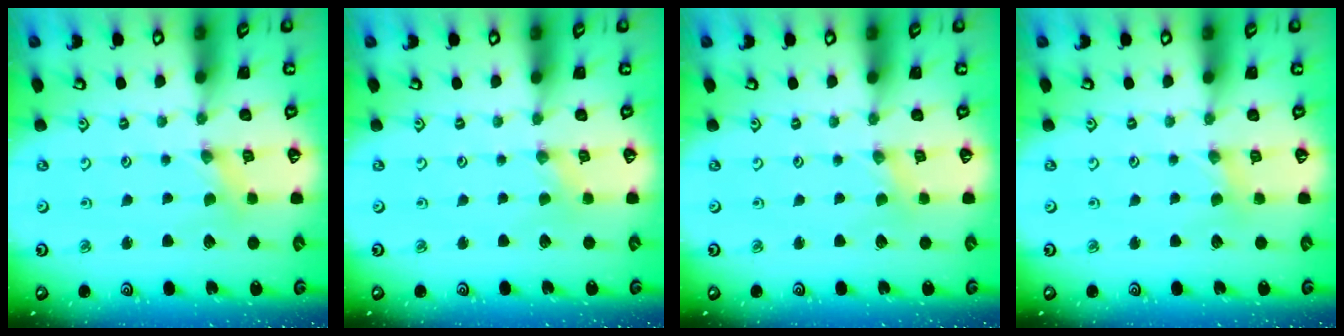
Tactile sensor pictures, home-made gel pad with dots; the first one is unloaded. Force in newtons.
{"total": 0.0}
{"total": 0.0}
{"total": 2.5, "press": 2.5, "slide": 0.4}